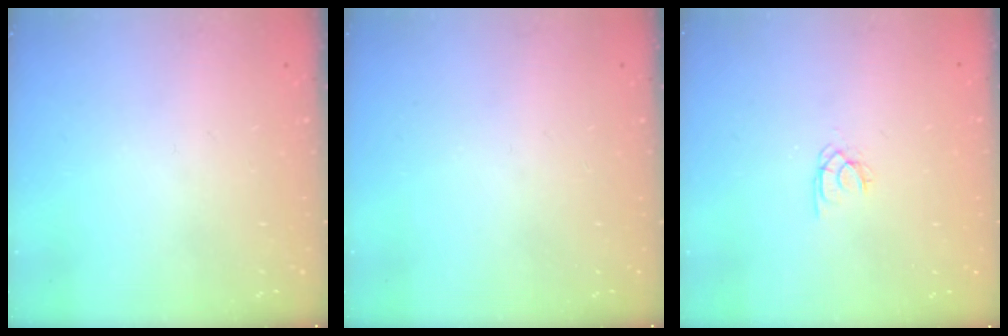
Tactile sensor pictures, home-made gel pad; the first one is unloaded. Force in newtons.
{"total": 0.0}
{"total": 1.7, "press": 1.6, "slide": 0.4}